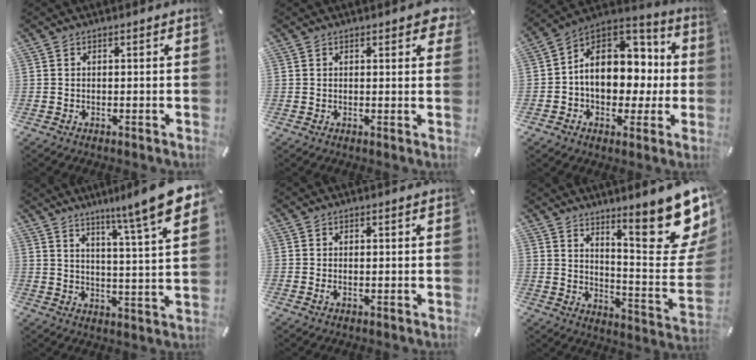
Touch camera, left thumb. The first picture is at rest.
{"total": 2.6, "force": [1.7, 1.0, 1.6], "torque": [-0.014, -0.008, 0.025]}
{"total": 14.2, "force": [-0.3, 11.6, 8.1], "torque": [-0.120, -0.005, 0.001]}
{"total": 12.9, "force": [9.3, 0.1, 8.9], "torque": [-0.147, -0.066, 0.143]}
{"total": 0.9, "force": [0.0, 0.3, 0.9], "torque": [-0.016, -0.001, 0.000]}
{"total": 22.3, "force": [14.2, 6.0, 16.1], "torque": [-0.207, -0.115, 0.229]}